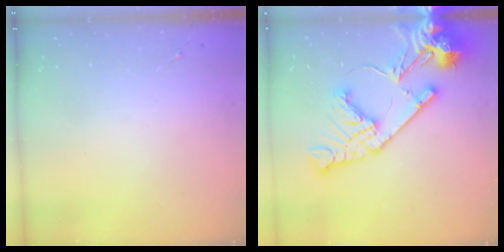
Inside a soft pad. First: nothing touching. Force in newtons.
{"total": 20.6, "press": 20.5, "slide": 2.7}